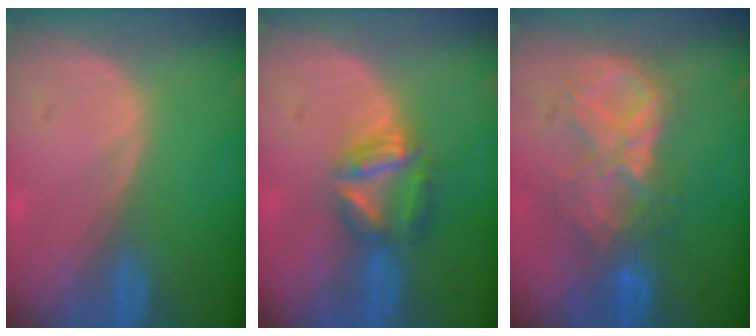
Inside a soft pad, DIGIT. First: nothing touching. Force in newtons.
{"total": 6.1, "press": 5.5, "slide": 2.5}
{"total": 8.6, "press": 7.7, "slide": 3.8}